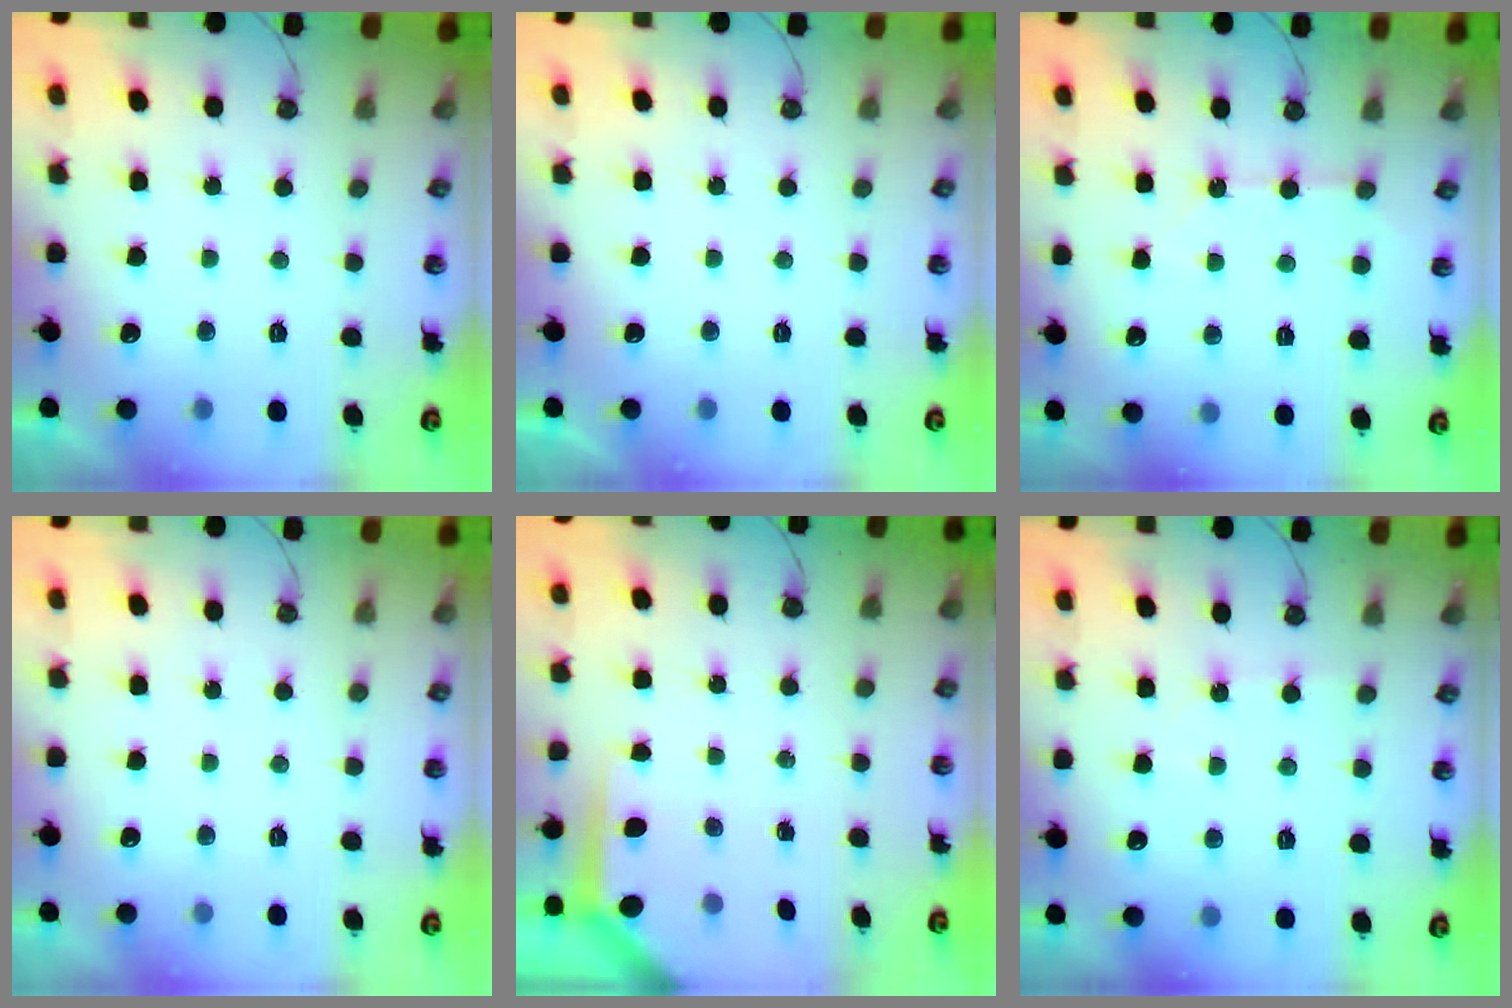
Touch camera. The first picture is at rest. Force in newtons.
{"total": 0.0}
{"total": 3.6, "press": 3.5, "slide": 0.5}
{"total": 0.0}
{"total": 4.0, "press": 4.0, "slide": 0.3}
{"total": 3.2, "press": 3.2, "slide": 0.4}